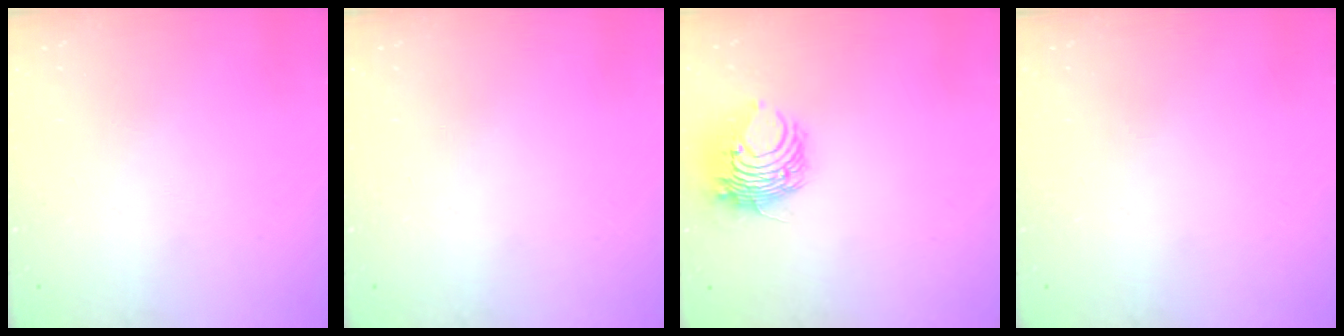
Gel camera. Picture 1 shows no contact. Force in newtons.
{"total": 0.0}
{"total": 8.9, "press": 8.9, "slide": 0.3}
{"total": 0.0}